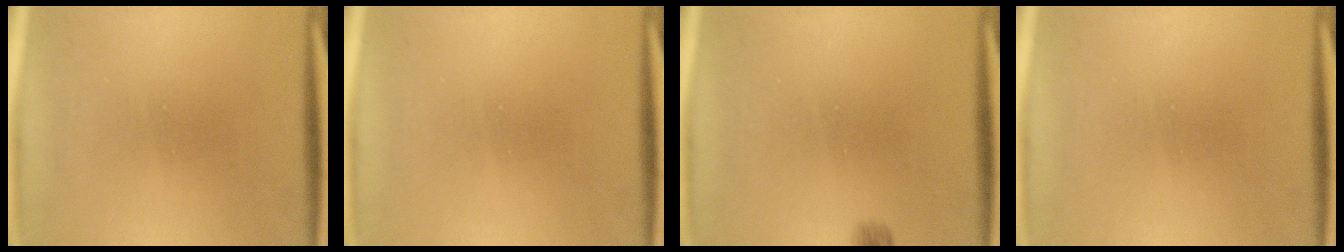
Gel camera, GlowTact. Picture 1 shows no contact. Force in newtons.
{"total": 0.0}
{"total": 1.3}
{"total": 0.0}